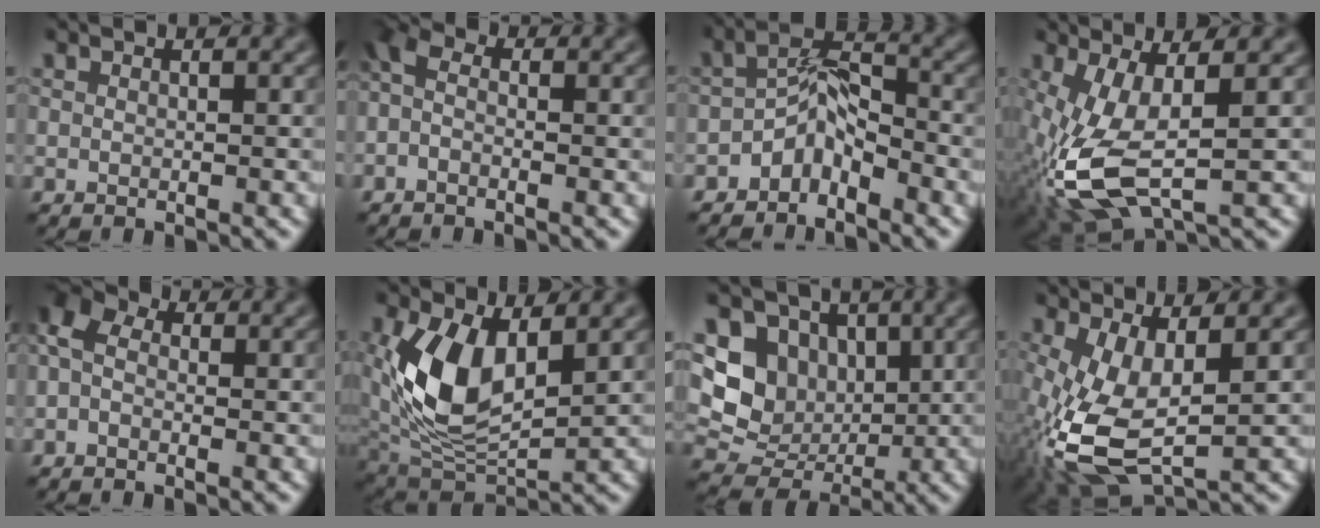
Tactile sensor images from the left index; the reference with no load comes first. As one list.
[{"total": 2.7, "force": [-0.7, 1.9, 1.8], "torque": [-0.042, 0.006, -0.027]}, {"total": 3.6, "force": [-2.4, 1.7, 2.1], "torque": [-0.031, 0.018, -0.049]}, {"total": 9.2, "force": [-1.8, 4.0, 8.0], "torque": [-0.208, -0.014, -0.033]}, {"total": 4.7, "force": [0.0, 3.5, 3.2], "torque": [-0.077, 0.019, -0.021]}, {"total": 9.6, "force": [1.9, 5.3, 7.7], "torque": [-0.175, -0.011, 0.036]}, {"total": 7.3, "force": [1.5, 6.1, 3.5], "torque": [-0.062, -0.014, 0.018]}, {"total": 9.4, "force": [-1.4, 4.5, 8.1], "torque": [-0.200, -0.013, -0.026]}]